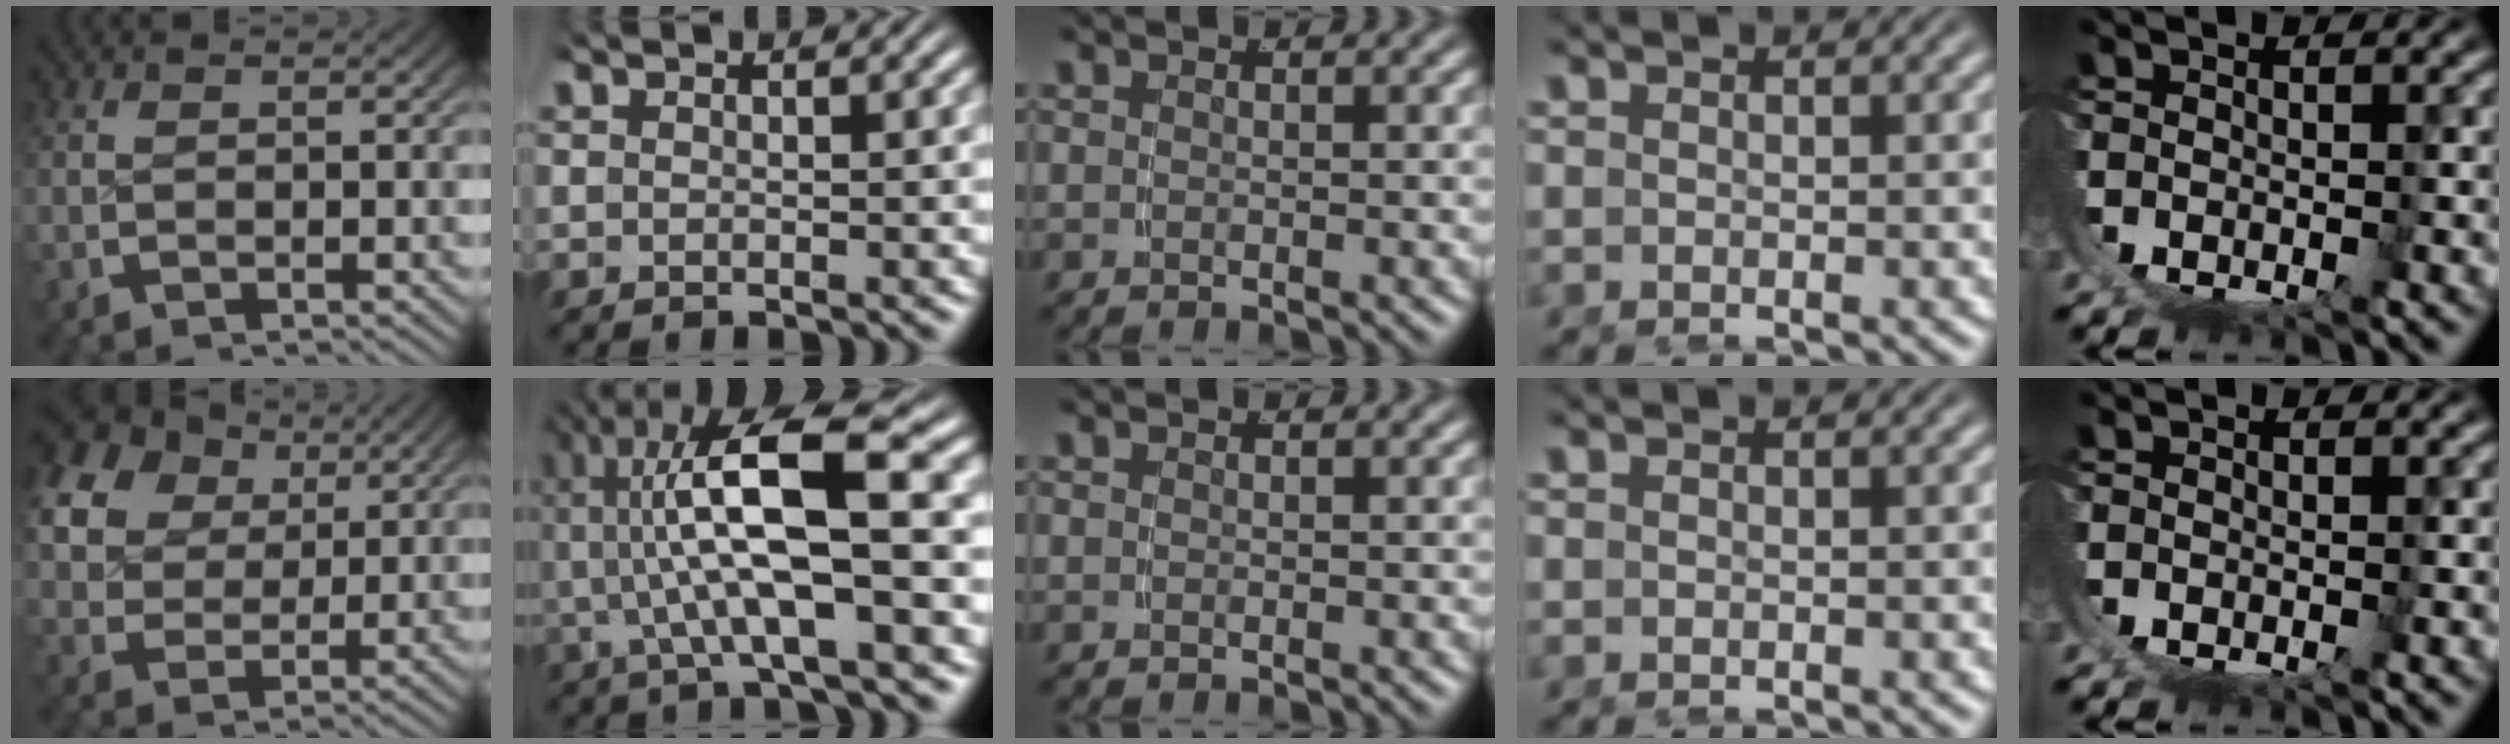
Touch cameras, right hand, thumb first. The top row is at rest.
{"thumb": {"total": 12.1, "force": [4.6, 9.5, 5.9], "torque": [-0.136, 0.001, 0.071]}, "index": {"total": 9.7, "force": [2.0, 3.4, 8.8], "torque": [-0.161, 0.005, 0.031]}}